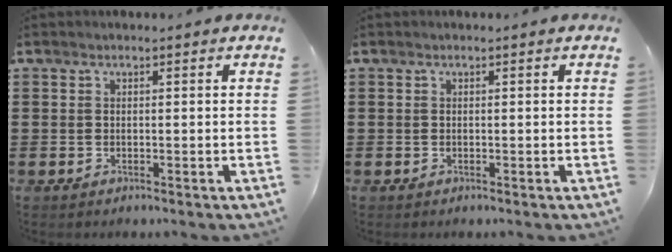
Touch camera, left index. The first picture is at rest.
{"total": 0.0}